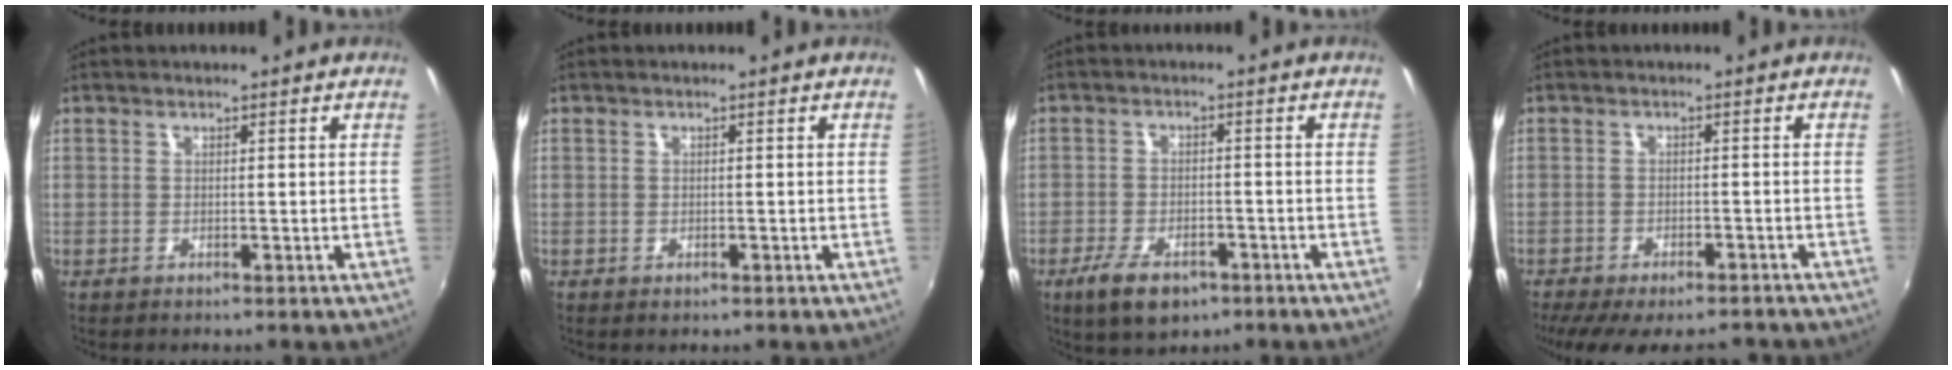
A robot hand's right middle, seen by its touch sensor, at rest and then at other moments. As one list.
[{"total": 0.6, "force": [-0.3, 0.4, 0.2], "torque": [-0.002, -0.005, -0.007]}, {"total": 8.0, "force": [-5.0, 3.9, 4.9], "torque": [-0.116, -0.015, -0.081]}, {"total": 15.0, "force": [-12.2, 4.7, 7.3], "torque": [-0.148, -0.038, -0.172]}]